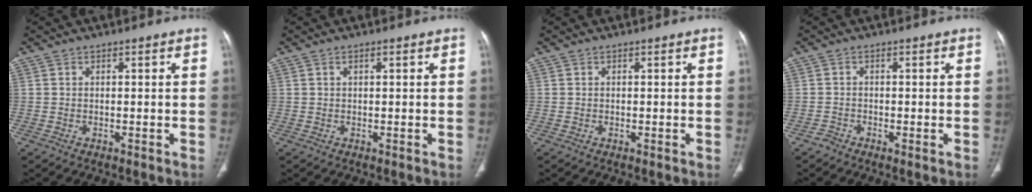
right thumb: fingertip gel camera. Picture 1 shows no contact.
{"total": 0.8, "force": [0.3, 0.2, 0.7], "torque": [-0.015, 0.004, 0.006]}
{"total": 0.0}
{"total": 1.2, "force": [-1.0, 0.4, 0.5], "torque": [-0.009, -0.002, -0.023]}